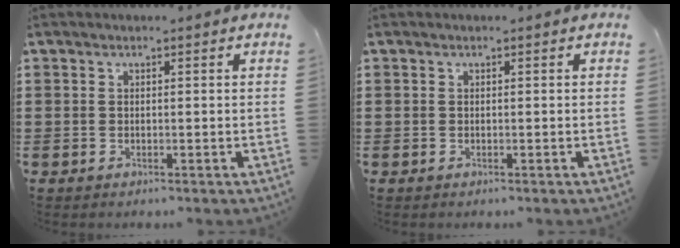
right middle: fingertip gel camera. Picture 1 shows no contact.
{"total": 0.0}